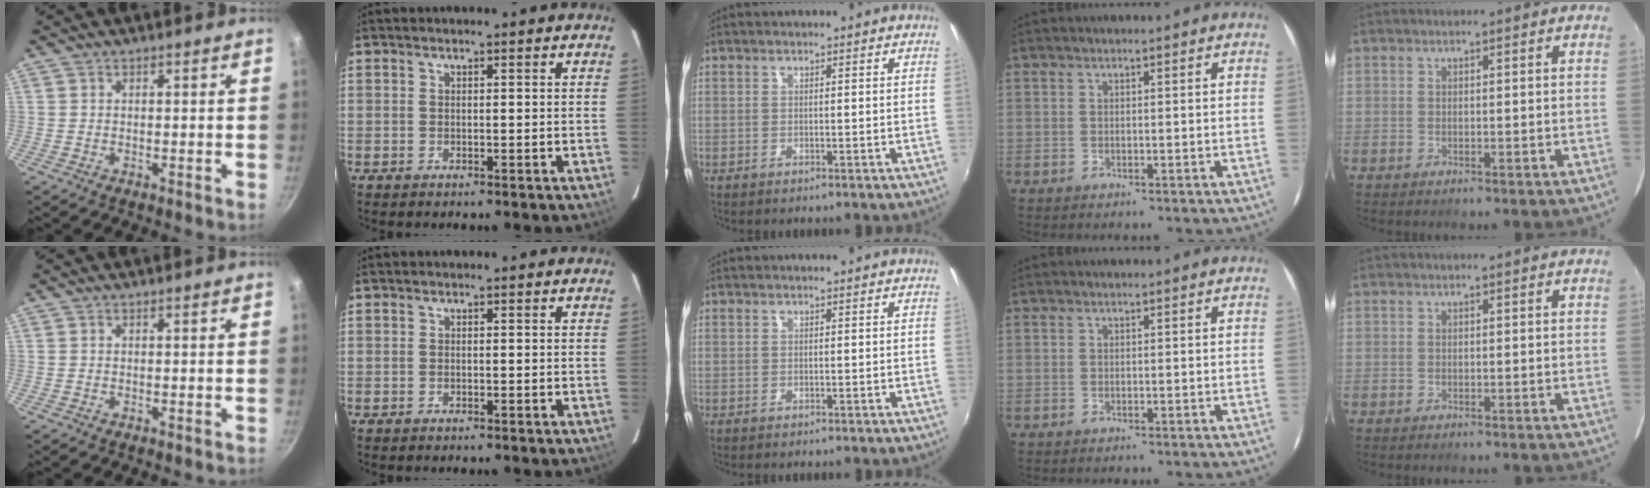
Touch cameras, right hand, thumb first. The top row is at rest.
{}